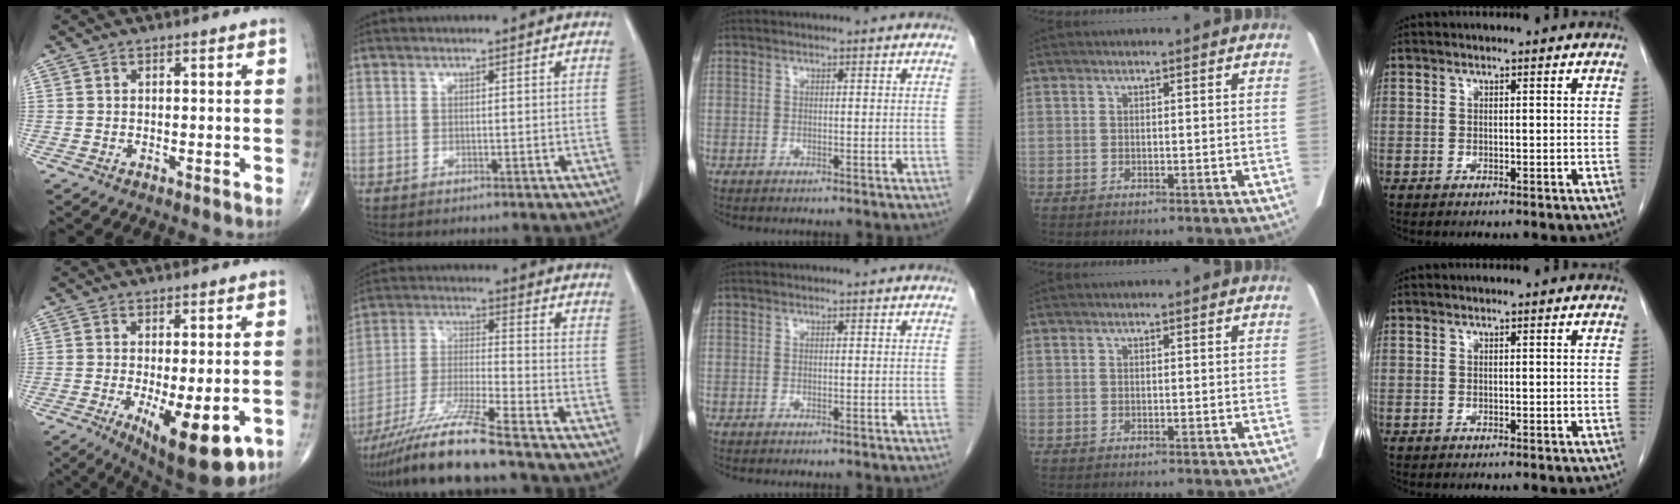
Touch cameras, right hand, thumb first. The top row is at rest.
{"thumb": {"total": 14.9, "force": [-5.3, 5.4, 12.8], "torque": [-0.167, -0.013, -0.062]}, "index": {"total": 12.7, "force": [-10.0, -0.9, 7.9], "torque": [-0.153, -0.026, -0.184]}}